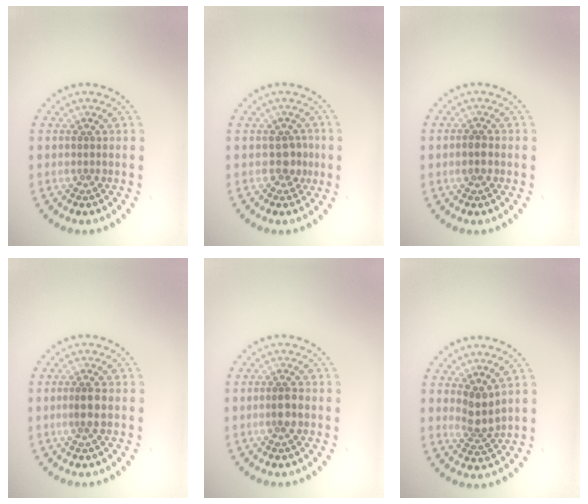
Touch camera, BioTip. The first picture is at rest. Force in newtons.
{"total": 1.6, "press": 1.4, "slide": 0.7}
{"total": 1.5, "press": 1.5, "slide": 0.3}
{"total": 2.0, "press": 1.7, "slide": 1.0}
{"total": 1.8, "press": 1.7, "slide": 0.7}
{"total": 2.4, "press": 1.9, "slide": 1.5}